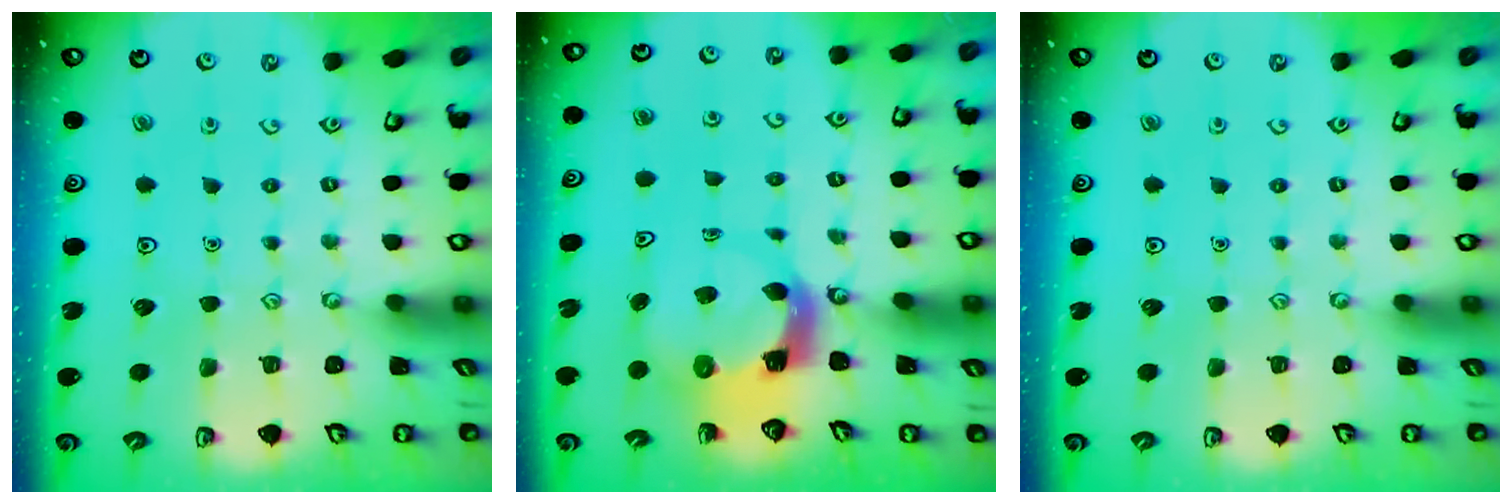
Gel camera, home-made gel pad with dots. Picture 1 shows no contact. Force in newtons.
{"total": 4.7, "press": 4.6, "slide": 0.7}
{"total": 0.0}